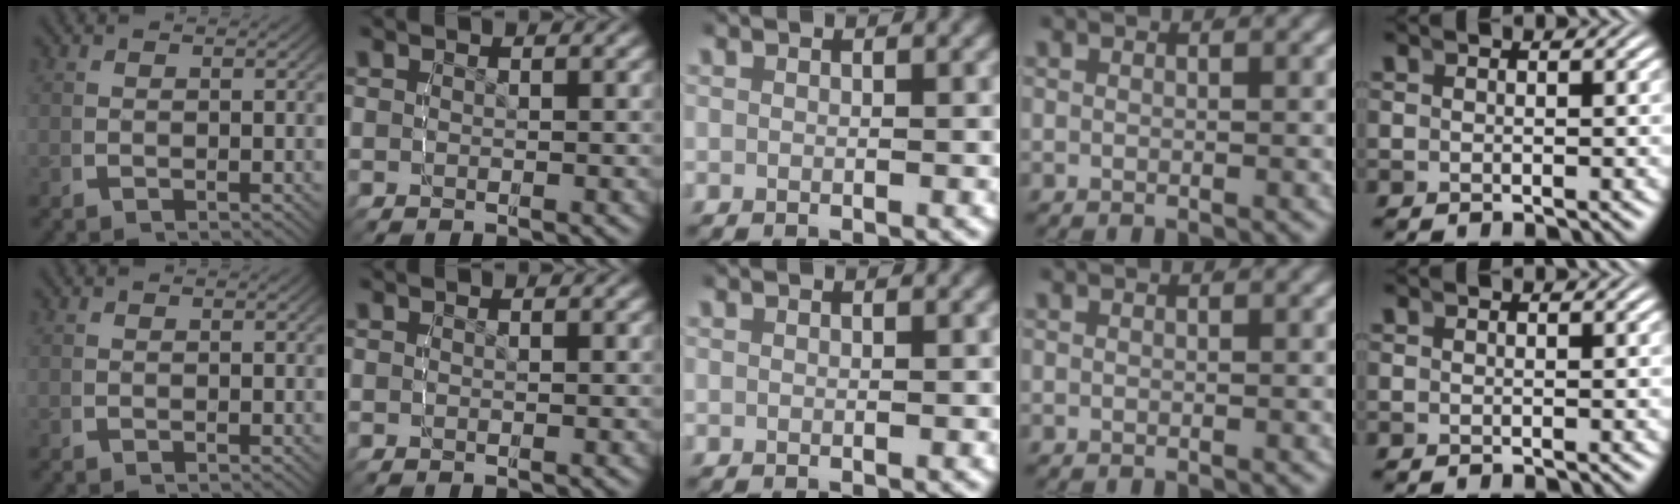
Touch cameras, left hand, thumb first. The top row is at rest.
{}